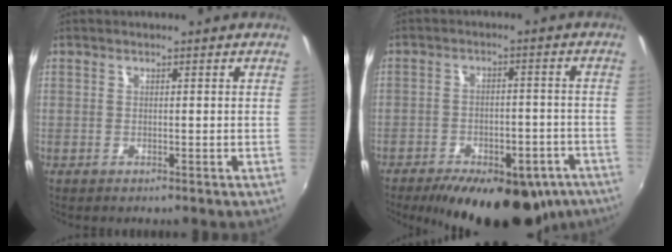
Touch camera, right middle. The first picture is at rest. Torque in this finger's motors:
{"motor_torque": [1.08, -1.06, 0.39, 0.21]}